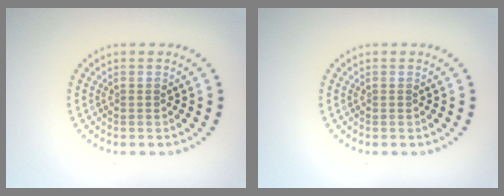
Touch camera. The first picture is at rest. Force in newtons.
{"total": 0.0}